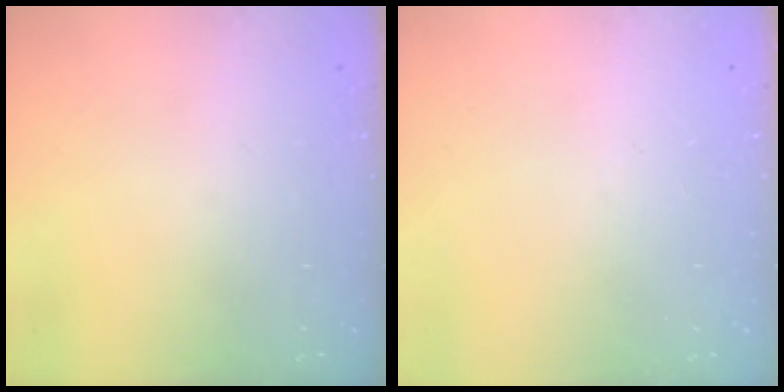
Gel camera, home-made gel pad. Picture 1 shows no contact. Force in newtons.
{"total": 0.0}